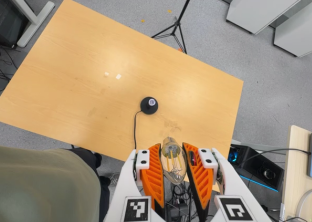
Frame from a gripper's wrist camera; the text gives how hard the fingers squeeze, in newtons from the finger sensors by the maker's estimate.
{"total": 19.7, "left": 21.7, "right": 17.7}